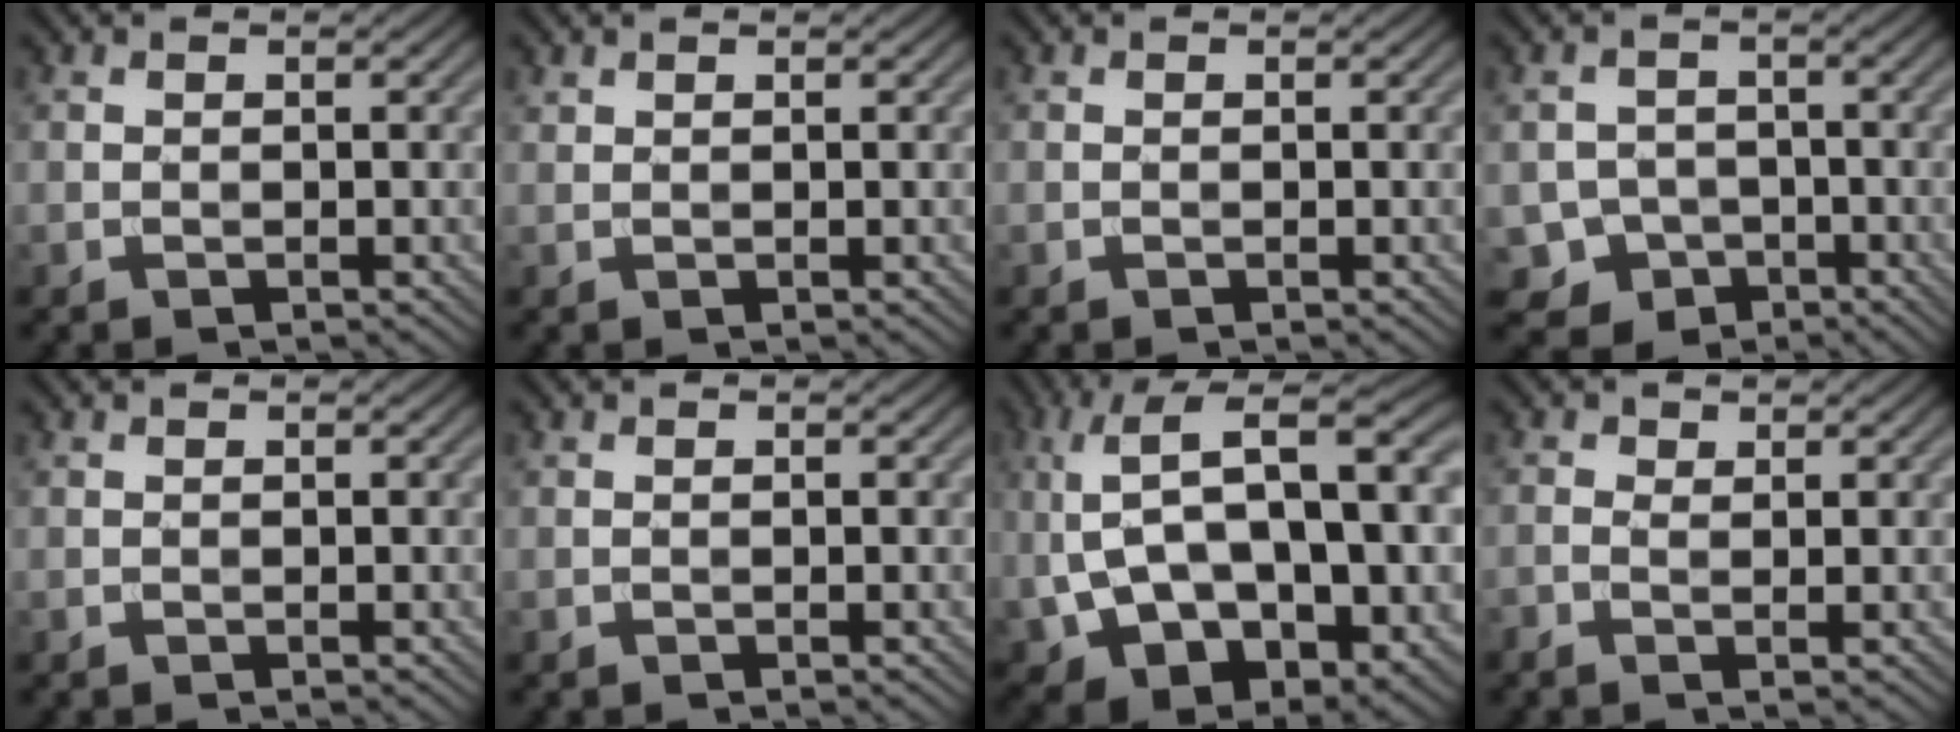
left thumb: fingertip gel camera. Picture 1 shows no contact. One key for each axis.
{"total": 0.5, "fx": 0.5, "fy": 0.0, "fz": 0.2, "tx": -0.006, "ty": 0.001, "tz": 0.011}
{"total": 0.0}
{"total": 5.4, "fx": -2.9, "fy": 4.3, "fz": 1.1, "tx": -0.014, "ty": -0.001, "tz": -0.058}
{"total": 0.0}
{"total": 0.0}
{"total": 19.3, "fx": 0.7, "fy": 9.6, "fz": 16.7, "tx": -0.316, "ty": -0.022, "tz": 0.048}
{"total": 1.1, "fx": 0.2, "fy": 0.4, "fz": 1.0, "tx": -0.027, "ty": 0.001, "tz": -0.001}